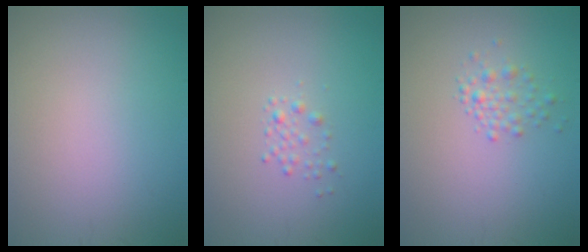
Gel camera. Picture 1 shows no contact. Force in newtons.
{"total": 1.1, "press": 1.1, "slide": 0.1}
{"total": 1.7, "press": 1.7, "slide": 0.0}